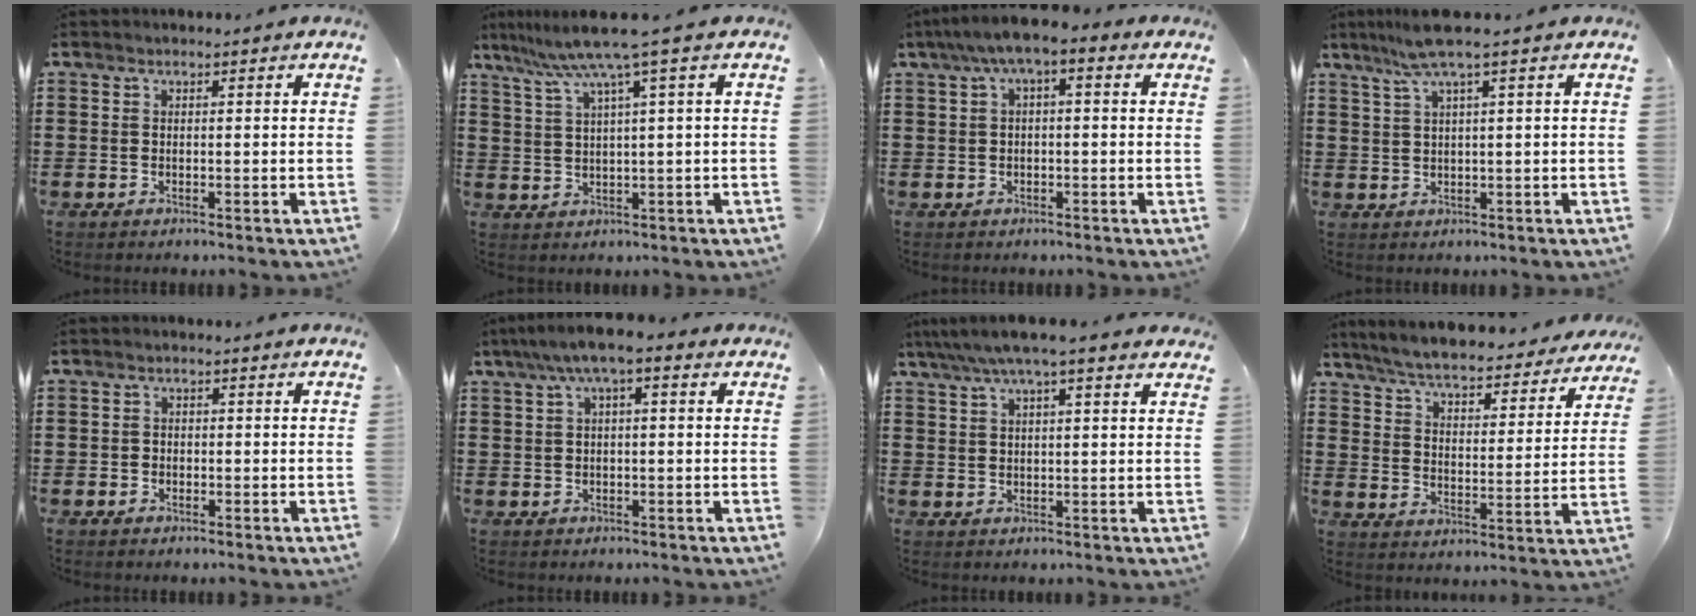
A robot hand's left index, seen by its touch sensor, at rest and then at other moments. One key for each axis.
{"total": 7.1, "fx": 3.7, "fy": -0.5, "fz": 6.1, "tx": -0.135, "ty": -0.019, "tz": 0.058}
{"total": 3.6, "fx": -0.5, "fy": 1.0, "fz": 3.5, "tx": -0.071, "ty": 0.001, "tz": -0.016}
{"total": 4.9, "fx": 2.5, "fy": -0.3, "fz": 4.2, "tx": -0.087, "ty": 0.000, "tz": 0.043}
{"total": 1.0, "fx": -0.5, "fy": 0.8, "fz": 0.1, "tx": -0.005, "ty": 0.002, "tz": -0.012}
{"total": 4.2, "fx": 1.0, "fy": 1.0, "fz": 4.0, "tx": -0.081, "ty": 0.004, "tz": 0.012}
{"total": 4.9, "fx": 3.7, "fy": 0.5, "fz": 3.2, "tx": -0.072, "ty": -0.002, "tz": 0.064}
{"total": 5.8, "fx": 5.5, "fy": 0.0, "fz": 1.6, "tx": -0.059, "ty": -0.040, "tz": 0.093}